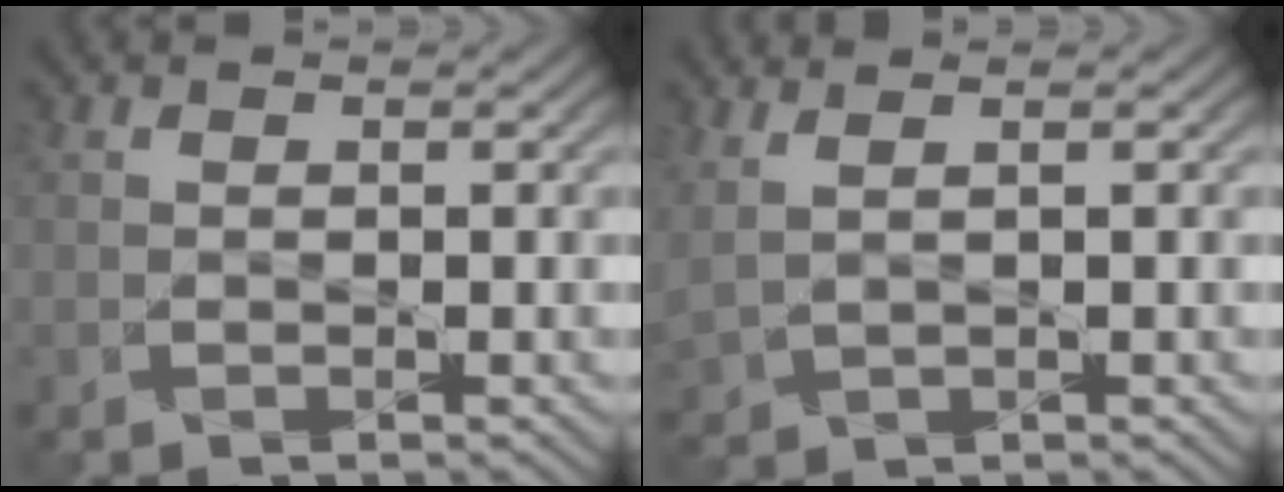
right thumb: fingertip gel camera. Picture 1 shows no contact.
{"total": 2.4, "force": [1.8, 0.0, 1.5], "torque": [-0.054, 0.008, 0.047]}